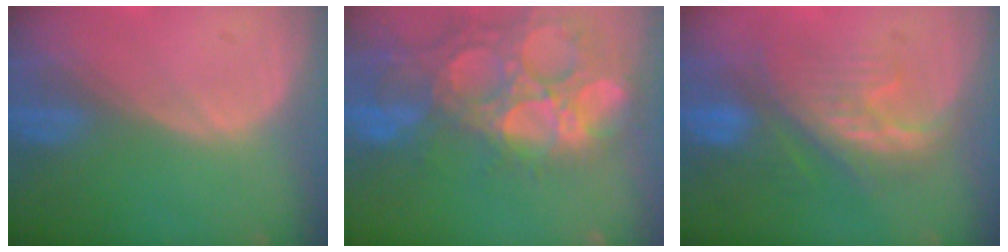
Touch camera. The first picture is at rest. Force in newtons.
{"total": 15.1, "press": 12.5, "slide": 8.5}
{"total": 8.7, "press": 8.3, "slide": 2.6}